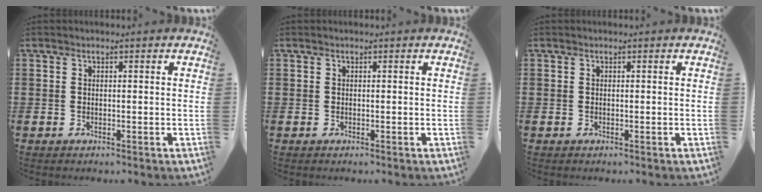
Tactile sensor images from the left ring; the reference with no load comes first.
{"total": 0.0}
{"total": 0.0}